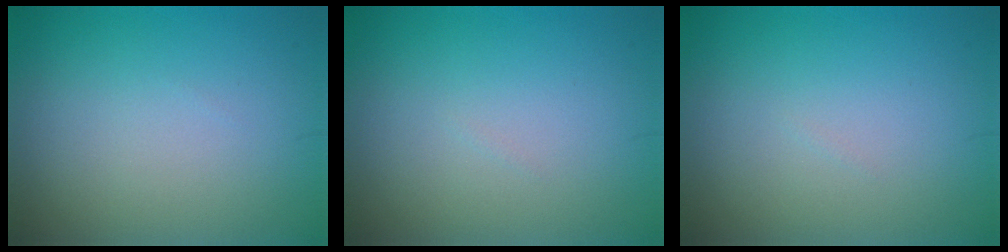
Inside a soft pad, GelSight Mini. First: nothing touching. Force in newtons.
{"total": 0.0}
{"total": 0.0}